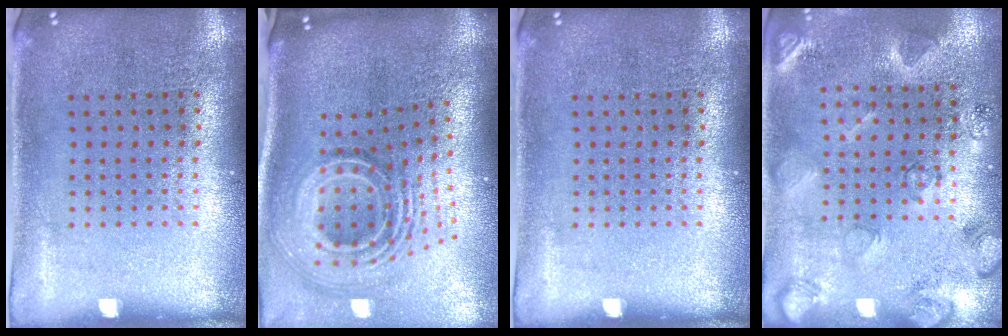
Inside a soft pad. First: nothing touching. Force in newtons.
{"total": 3.0, "press": 1.8, "slide": 2.4}
{"total": 0.0}
{"total": 2.1, "press": 2.1, "slide": 0.5}